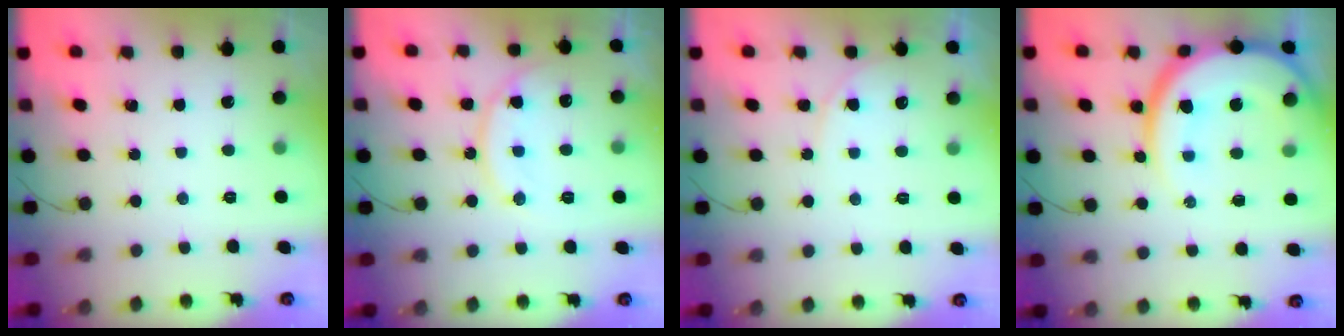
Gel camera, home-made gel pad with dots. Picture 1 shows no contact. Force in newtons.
{"total": 14.2, "press": 14.2, "slide": 1.2}
{"total": 5.5, "press": 5.5, "slide": 0.5}
{"total": 19.7, "press": 19.5, "slide": 3.2}